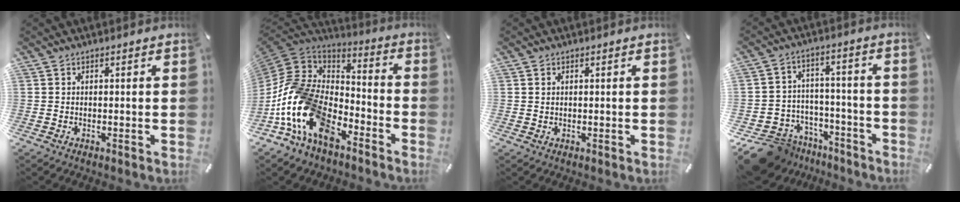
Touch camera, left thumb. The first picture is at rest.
{"total": 19.2, "force": [-10.6, 11.3, 11.3], "torque": [-0.252, 0.034, -0.193]}
{"total": 0.7, "force": [0.2, 0.6, 0.3], "torque": [-0.006, 0.005, 0.003]}
{"total": 11.0, "force": [-7.9, 7.4, 2.1], "torque": [-0.039, 0.053, -0.135]}